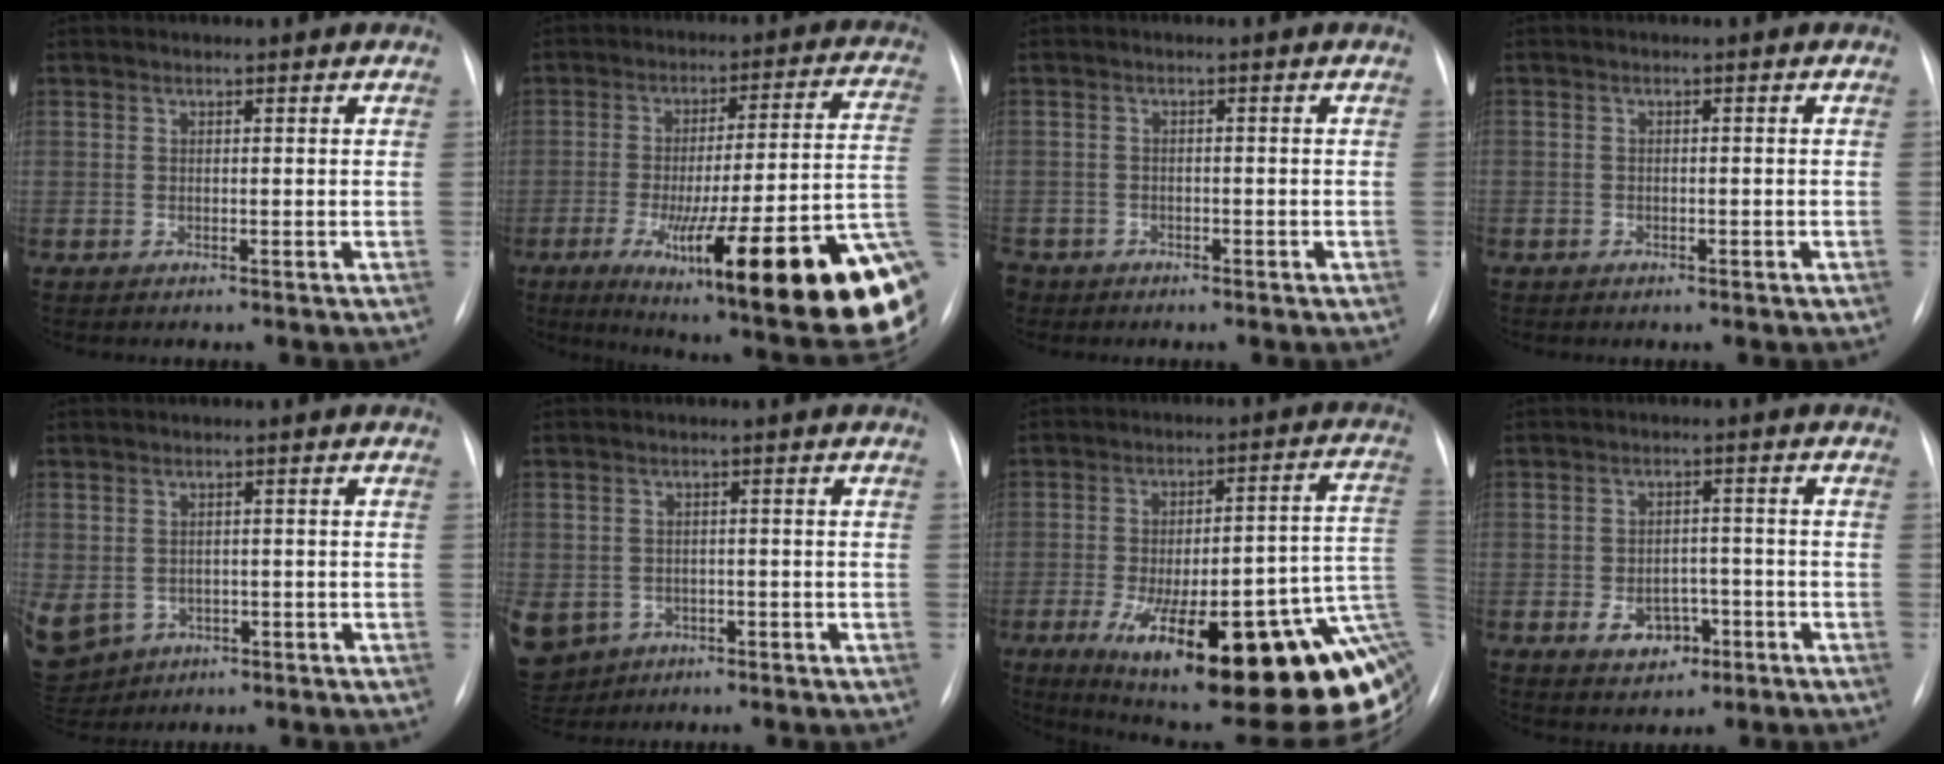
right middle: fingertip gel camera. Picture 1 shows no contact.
{"total": 33.1, "force": [-12.1, 4.8, 30.5], "torque": [-0.303, -0.013, -0.177]}
{"total": 4.7, "force": [-3.1, 3.5, 0.9], "torque": [-0.032, 0.000, -0.051]}
{"total": 1.1, "force": [-0.6, 0.8, 0.1], "torque": [-0.008, 0.002, -0.009]}
{"total": 22.0, "force": [-7.5, 18.4, 9.4], "torque": [-0.333, -0.013, -0.091]}
{"total": 14.3, "force": [-5.7, 12.0, 5.3], "torque": [-0.174, 0.000, -0.070]}
{"total": 32.0, "force": [-11.4, 8.2, 28.8], "torque": [-0.279, -0.005, -0.154]}
{"total": 5.1, "force": [-2.2, 3.6, 2.9], "torque": [-0.048, 0.007, -0.025]}